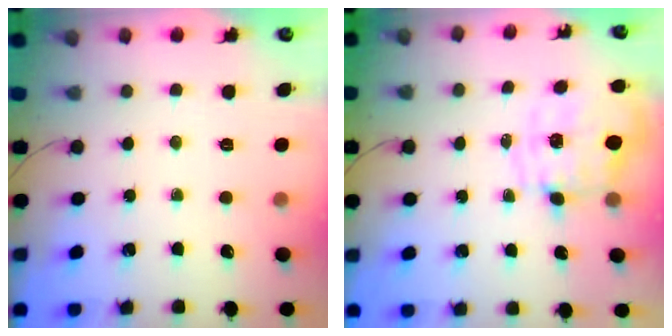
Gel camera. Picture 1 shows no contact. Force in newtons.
{"total": 1.7, "press": 1.6, "slide": 0.3}